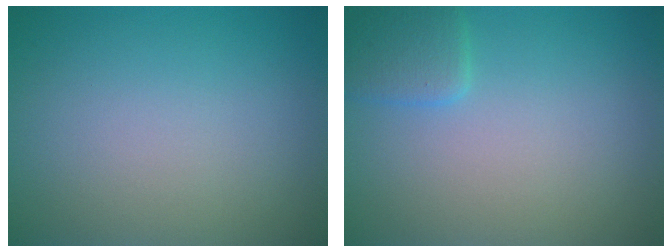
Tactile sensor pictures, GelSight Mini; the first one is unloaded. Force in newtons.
{"total": 2.1, "press": 2.1, "slide": 0.1}